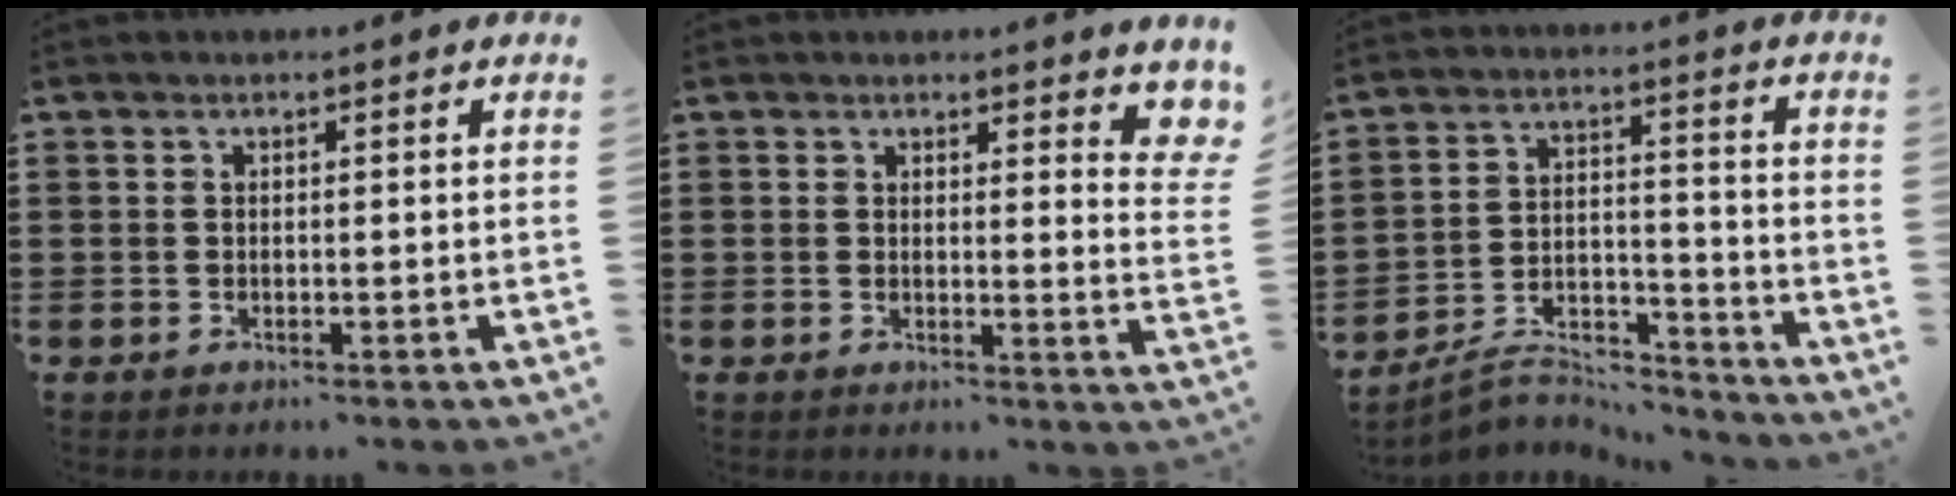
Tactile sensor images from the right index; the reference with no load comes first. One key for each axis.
{"total": 2.3, "fx": 2.1, "fy": 0.7, "fz": 0.7, "tx": 0.003, "ty": -0.007, "tz": 0.036}
{"total": 7.0, "fx": -6.7, "fy": 1.5, "fz": 1.3, "tx": -0.029, "ty": 0.015, "tz": -0.130}